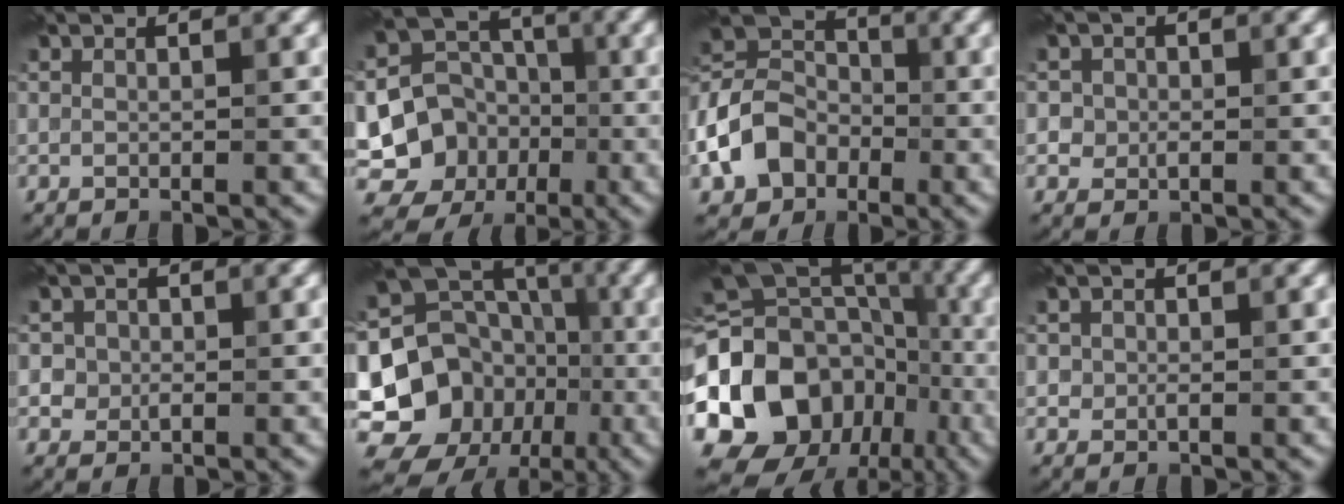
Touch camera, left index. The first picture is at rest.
{"total": 11.6, "force": [-3.3, 10.5, 3.6], "torque": [-0.062, -0.016, -0.069]}
{"total": 6.5, "force": [-2.5, 5.1, 3.2], "torque": [-0.063, 0.009, -0.067]}
{"total": 2.2, "force": [0.3, 2.0, 0.8], "torque": [0.001, 0.002, -0.007]}
{"total": 2.5, "force": [0.4, 2.3, 0.9], "torque": [0.003, 0.004, -0.008]}
{"total": 15.3, "force": [-4.8, 13.5, 5.4], "torque": [-0.117, 0.001, -0.092]}
{"total": 22.3, "force": [-6.1, 19.0, 10.0], "torque": [-0.215, 0.000, -0.123]}
{"total": 1.1, "force": [0.0, 1.0, 0.6], "torque": [-0.007, -0.001, -0.005]}